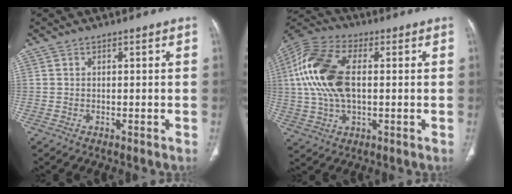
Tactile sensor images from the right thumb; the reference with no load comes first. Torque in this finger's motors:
{"motor_torque": [-0.33, 1.11, 1.61, -0.06, 0.52]}